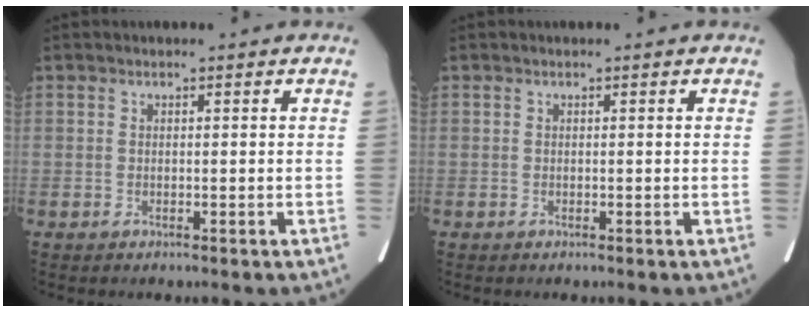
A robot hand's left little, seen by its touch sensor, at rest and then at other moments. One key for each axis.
{"total": 0.0}